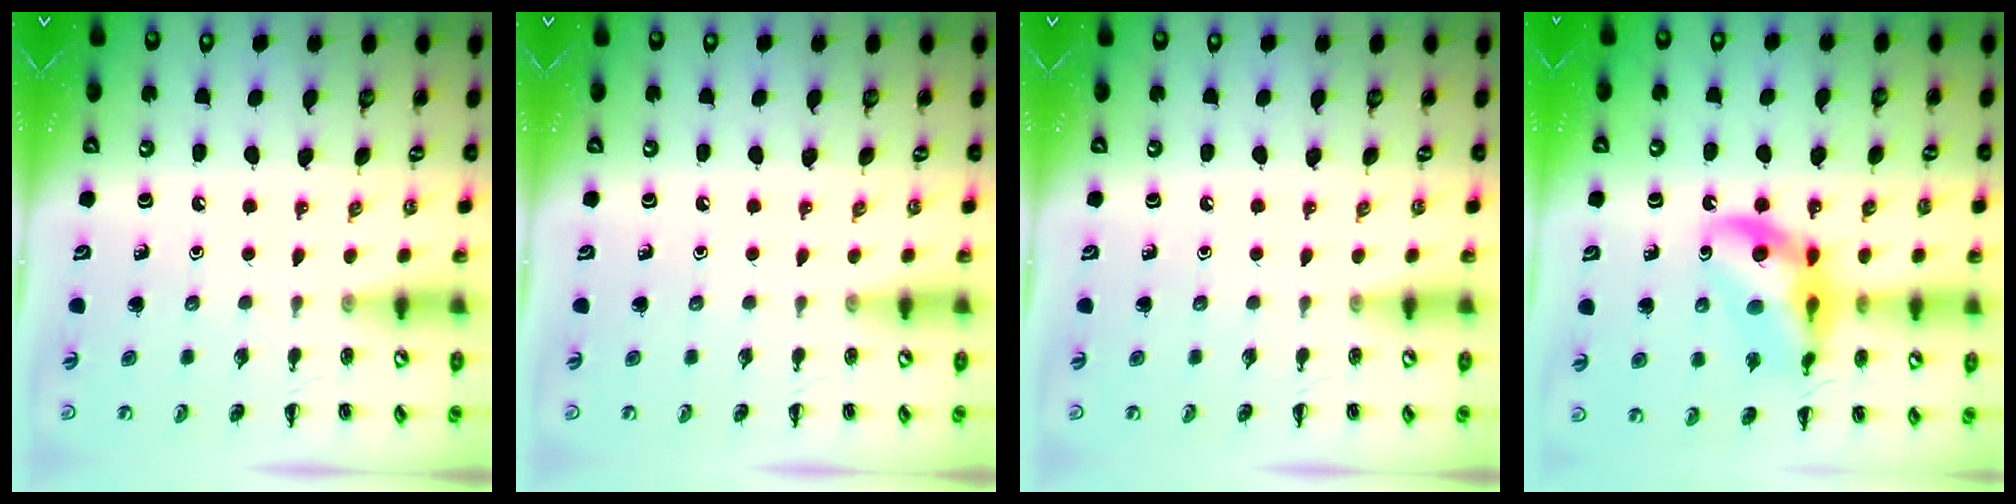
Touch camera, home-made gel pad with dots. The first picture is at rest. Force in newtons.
{"total": 0.0}
{"total": 0.0}
{"total": 14.9, "press": 14.5, "slide": 3.3}